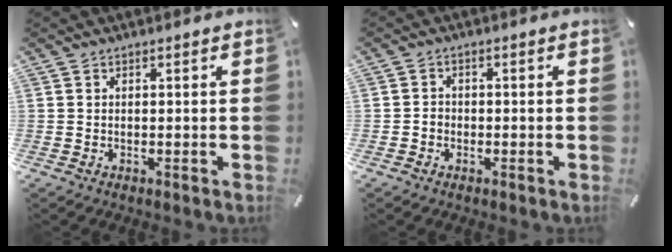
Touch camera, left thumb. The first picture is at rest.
{"total": 1.6, "force": [-0.8, 1.3, 0.4], "torque": [-0.010, 0.006, -0.017]}